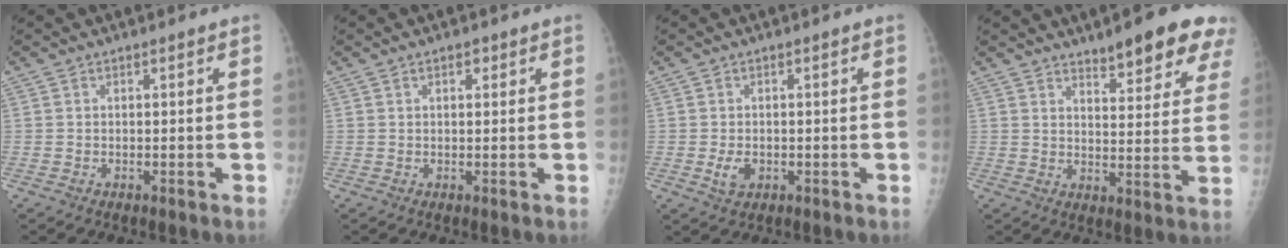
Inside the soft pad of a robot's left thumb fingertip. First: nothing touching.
{"total": 1.5, "force": [0.8, 0.8, 1.0], "torque": [-0.009, -0.001, 0.011]}
{"total": 2.9, "force": [-0.6, 2.0, 2.0], "torque": [-0.033, -0.001, -0.007]}
{"total": 12.7, "force": [8.9, 3.5, 8.4], "torque": [-0.072, -0.047, 0.114]}